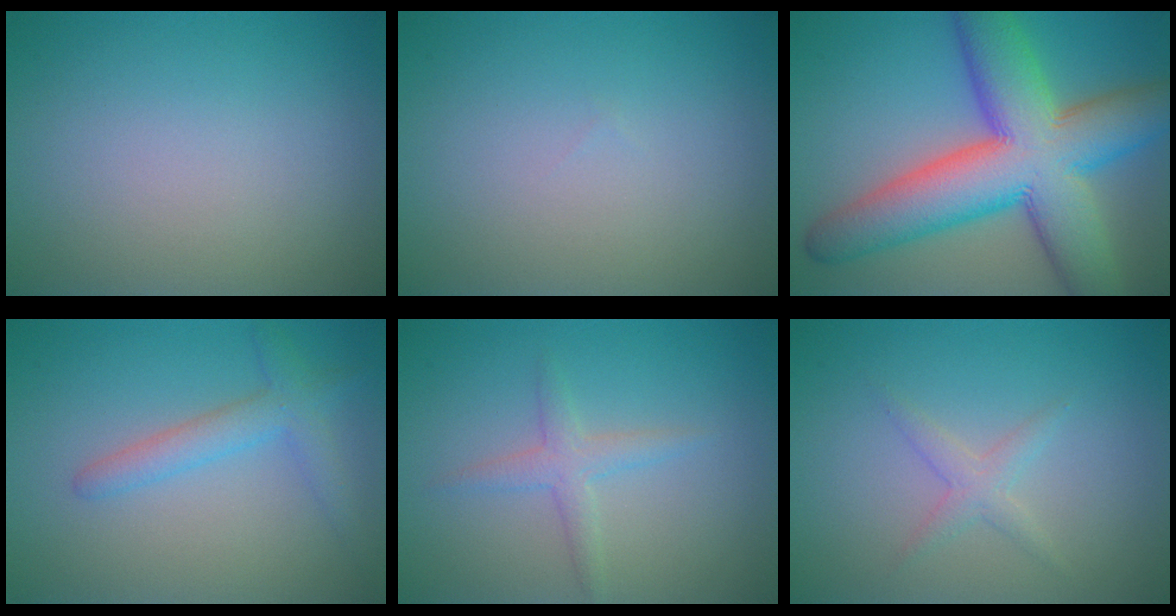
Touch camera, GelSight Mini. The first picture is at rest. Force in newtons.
{"total": 0.0}
{"total": 13.4, "press": 13.4, "slide": 0.5}
{"total": 2.8, "press": 2.8, "slide": 0.3}
{"total": 2.0, "press": 2.0, "slide": 0.1}
{"total": 1.6, "press": 1.6, "slide": 0.1}